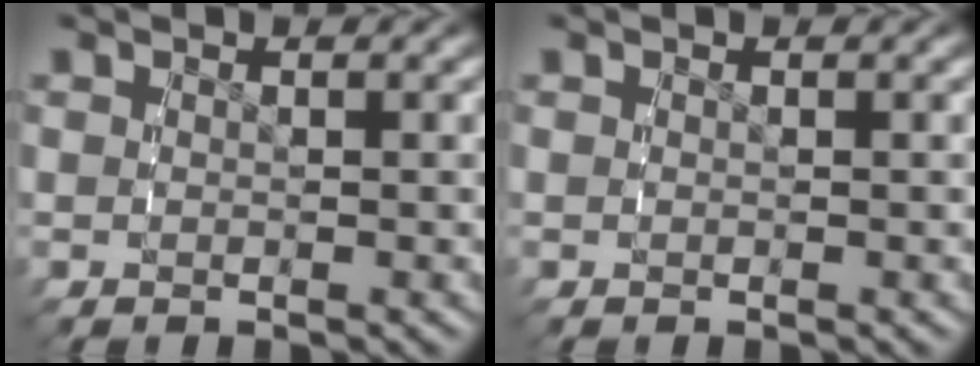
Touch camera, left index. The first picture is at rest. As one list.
[{"total": 0.0}]